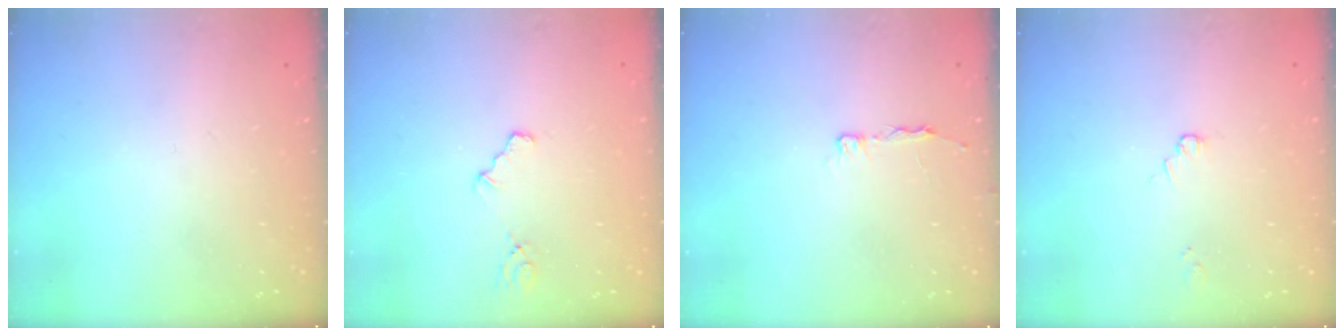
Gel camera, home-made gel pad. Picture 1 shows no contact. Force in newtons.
{"total": 4.8, "press": 4.8, "slide": 0.5}
{"total": 3.3, "press": 3.3, "slide": 0.3}
{"total": 0.9, "press": 0.8, "slide": 0.2}